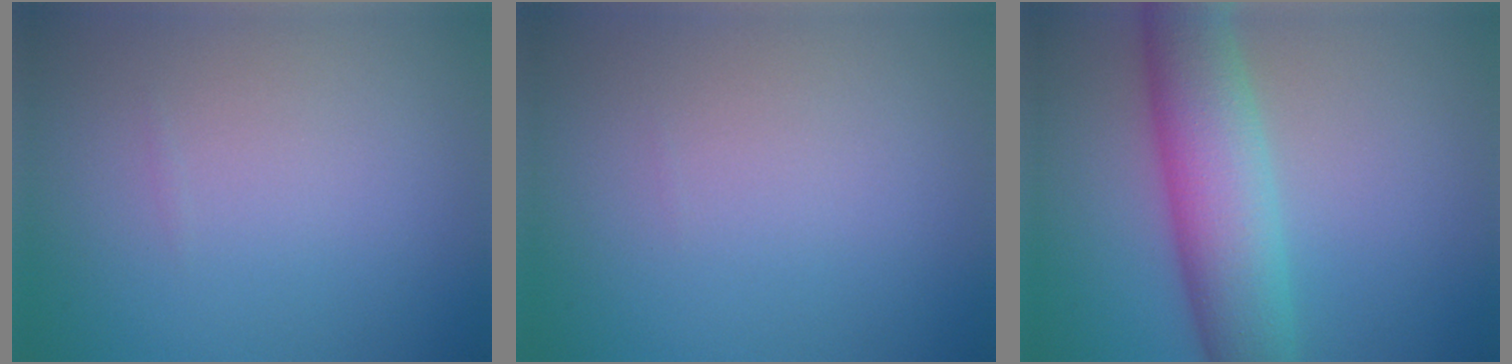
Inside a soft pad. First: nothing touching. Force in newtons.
{"total": 0.0}
{"total": 7.8, "press": 7.8, "slide": 0.1}